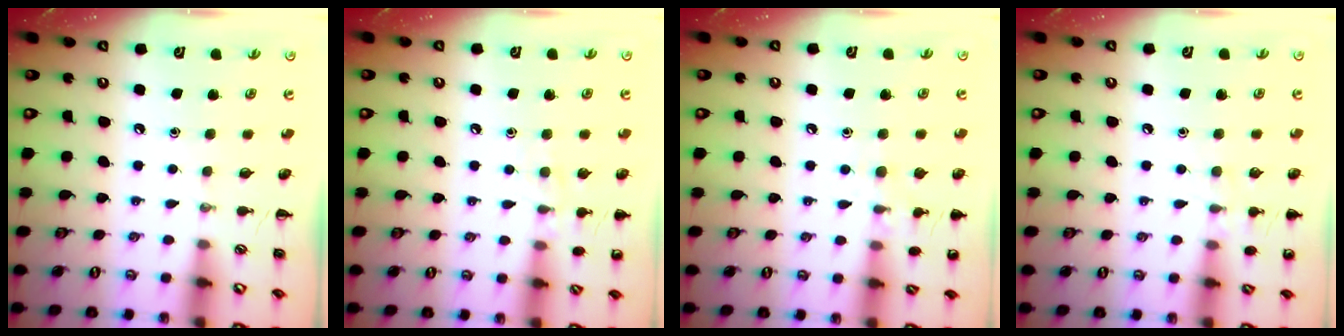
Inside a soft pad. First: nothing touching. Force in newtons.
{"total": 6.8, "press": 6.5, "slide": 2.1}
{"total": 7.0, "press": 6.7, "slide": 1.9}
{"total": 6.7, "press": 6.5, "slide": 1.6}